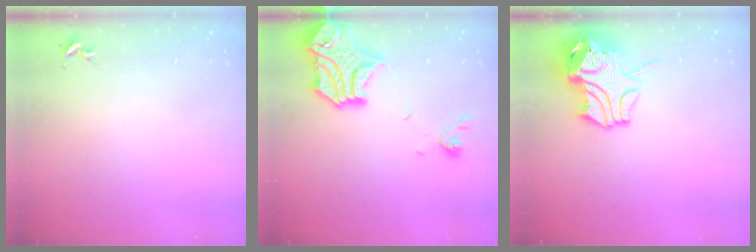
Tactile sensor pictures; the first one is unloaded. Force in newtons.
{"total": 18.4, "press": 18.3, "slide": 2.2}
{"total": 12.8, "press": 12.7, "slide": 1.8}